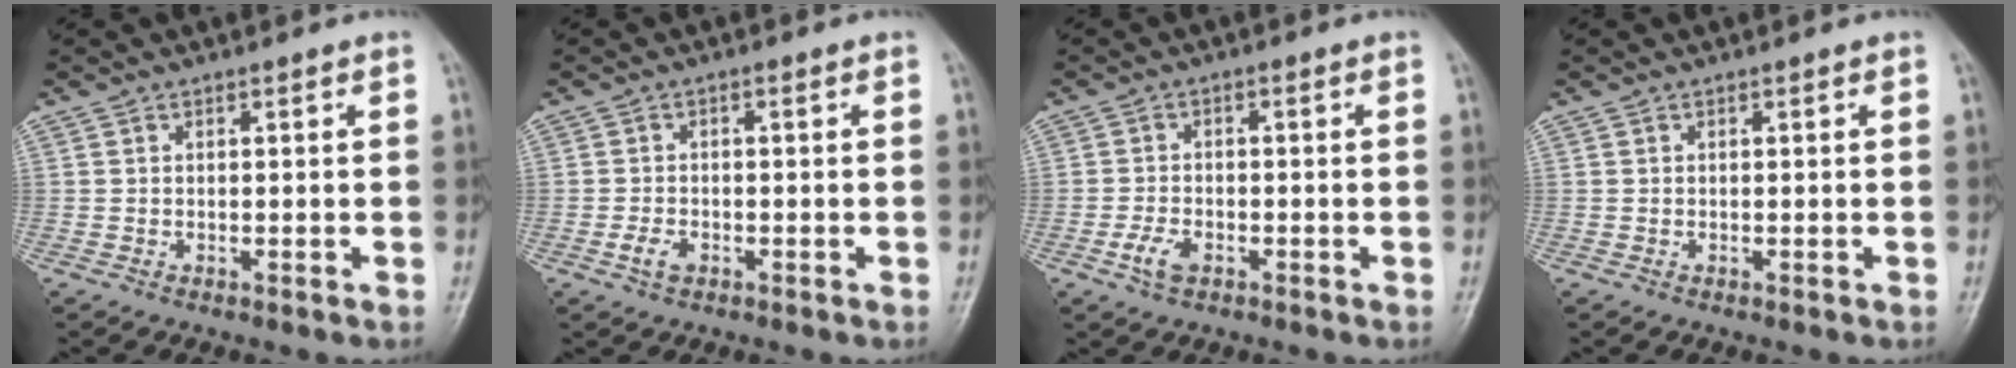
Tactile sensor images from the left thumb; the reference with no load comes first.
{"total": 2.7, "force": [-1.3, 1.7, 1.7], "torque": [-0.033, 0.006, -0.024]}
{"total": 3.8, "force": [-1.9, 2.2, 2.5], "torque": [-0.050, 0.009, -0.036]}
{"total": 0.0}